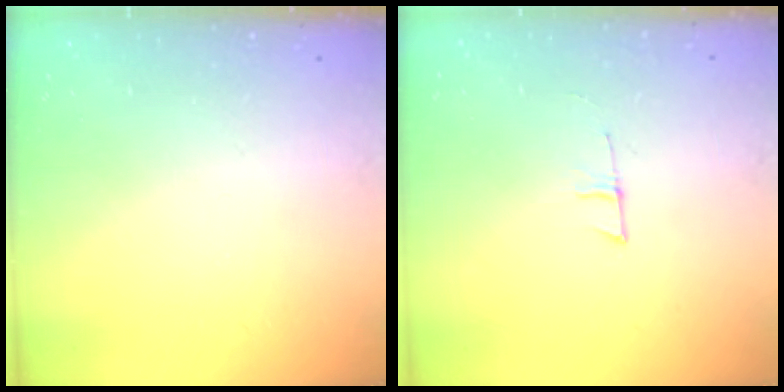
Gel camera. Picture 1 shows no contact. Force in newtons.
{"total": 4.7, "press": 4.7, "slide": 0.3}